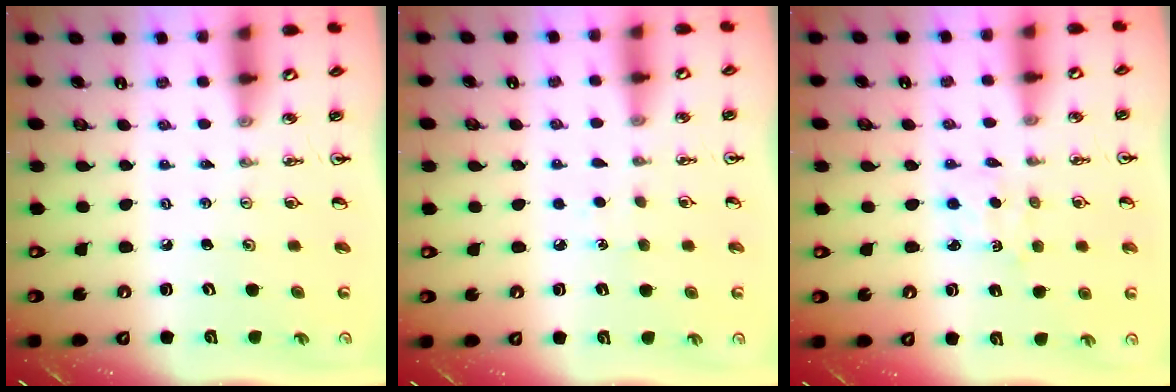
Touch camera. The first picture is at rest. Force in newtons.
{"total": 3.3, "press": 3.3, "slide": 0.4}
{"total": 2.3, "press": 2.3, "slide": 0.3}